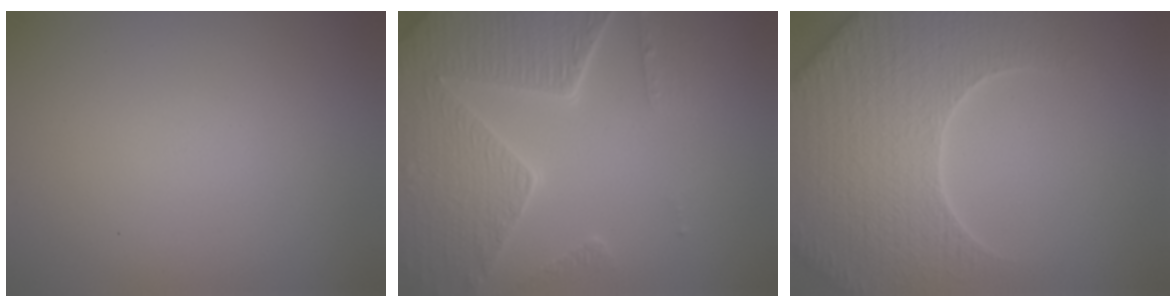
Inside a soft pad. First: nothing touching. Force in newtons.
{"total": 8.4, "press": 6.0, "slide": 5.9}
{"total": 7.8, "press": 7.5, "slide": 2.0}